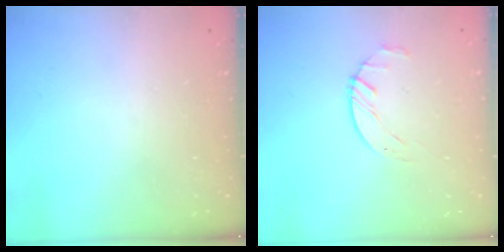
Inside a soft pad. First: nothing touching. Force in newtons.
{"total": 1.6, "press": 1.6, "slide": 0.3}